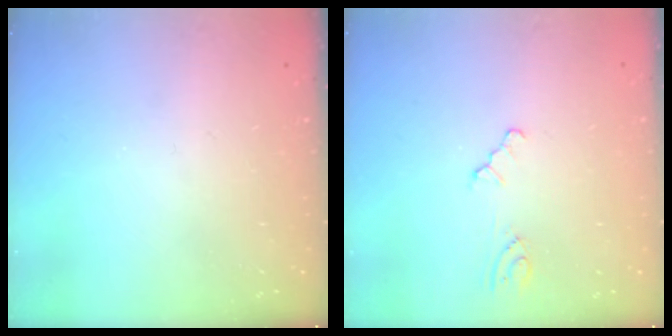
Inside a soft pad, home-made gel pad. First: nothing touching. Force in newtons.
{"total": 2.5, "press": 2.5, "slide": 0.5}